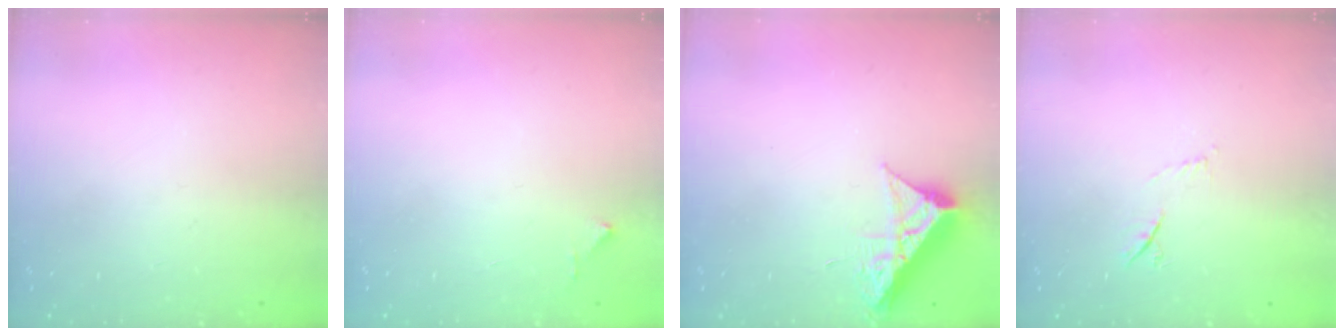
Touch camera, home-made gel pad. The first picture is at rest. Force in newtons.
{"total": 3.4, "press": 3.4, "slide": 0.4}
{"total": 8.9, "press": 8.9, "slide": 0.4}
{"total": 4.7, "press": 4.6, "slide": 1.2}